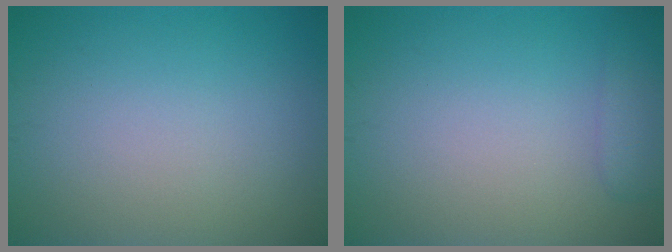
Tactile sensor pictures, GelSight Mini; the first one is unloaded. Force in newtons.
{"total": 1.9, "press": 1.9, "slide": 0.1}